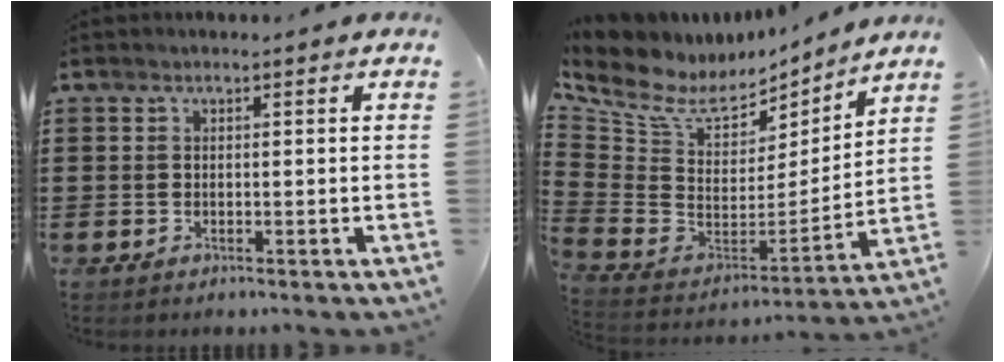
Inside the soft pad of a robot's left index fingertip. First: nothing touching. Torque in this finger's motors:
{"motor_torque": [1.15, -0.99, 0.23, 0.09]}